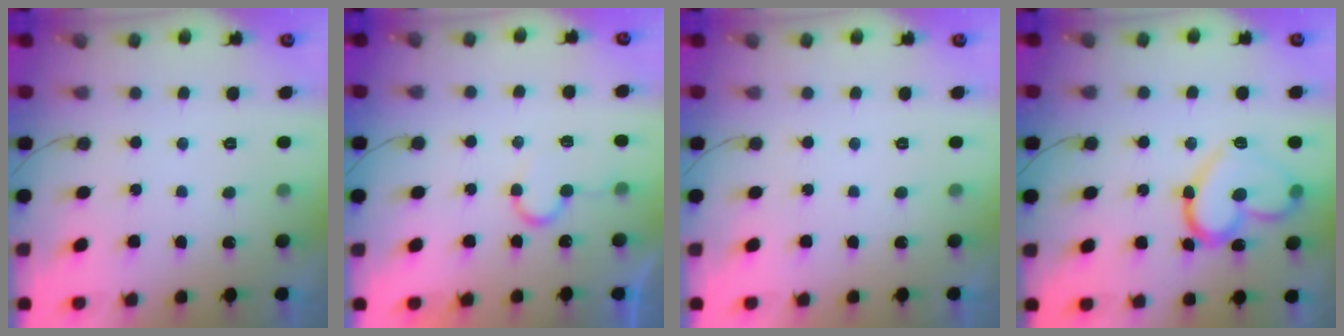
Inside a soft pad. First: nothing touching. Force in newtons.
{"total": 7.7, "press": 7.7, "slide": 0.7}
{"total": 2.0, "press": 2.0, "slide": 0.1}
{"total": 16.9, "press": 16.9, "slide": 0.9}